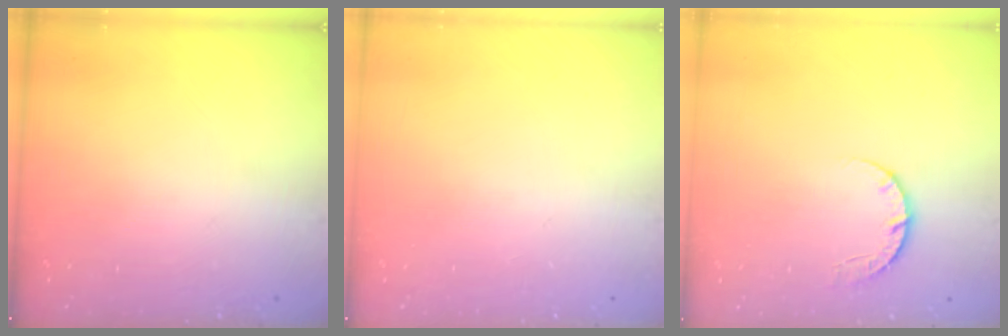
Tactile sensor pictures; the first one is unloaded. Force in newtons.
{"total": 0.0}
{"total": 4.6, "press": 4.5, "slide": 0.7}